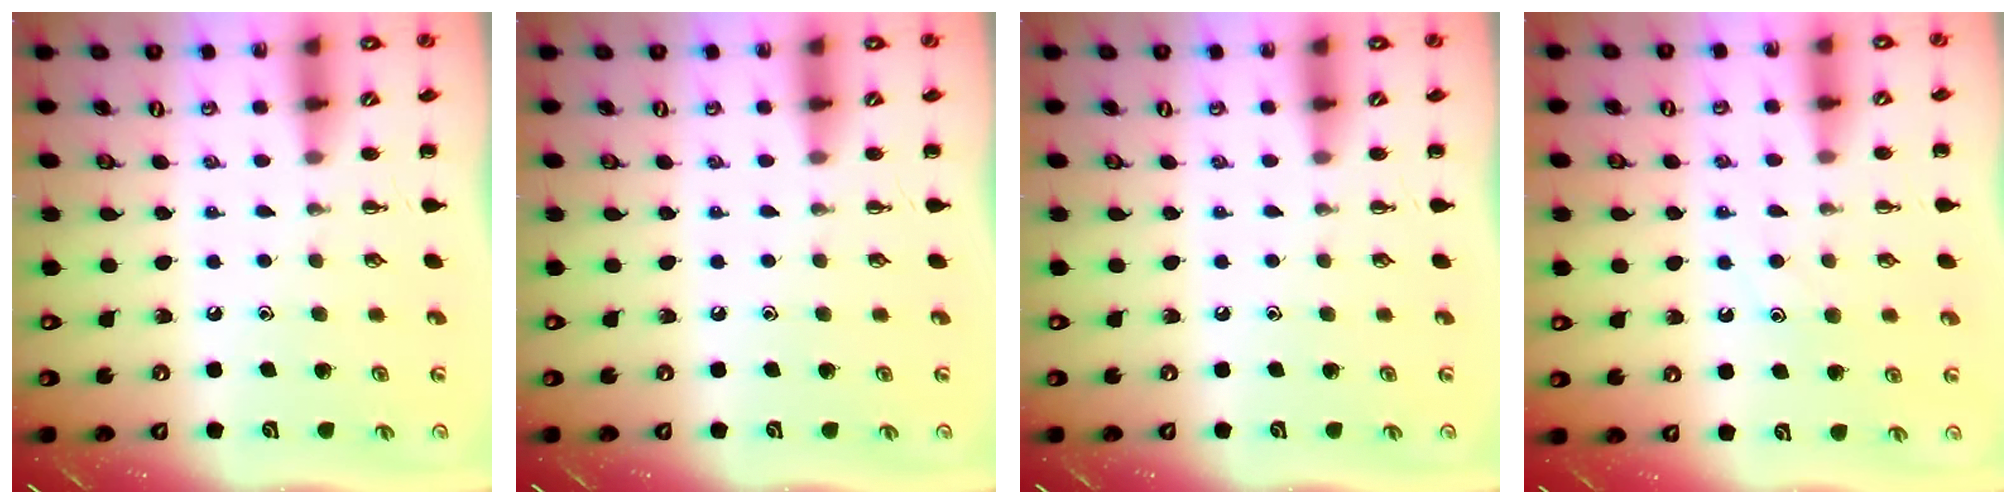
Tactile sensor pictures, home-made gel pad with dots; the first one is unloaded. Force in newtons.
{"total": 0.0}
{"total": 0.0}
{"total": 8.0, "press": 8.0, "slide": 1.0}